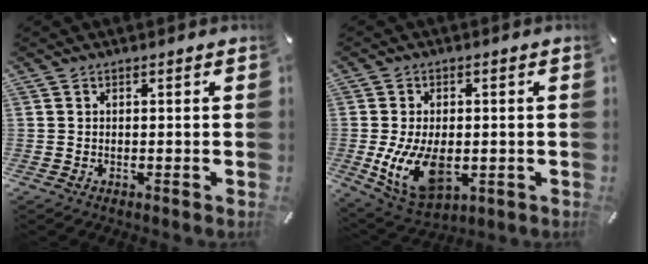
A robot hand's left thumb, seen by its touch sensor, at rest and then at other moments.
{"total": 13.1, "force": [-2.1, 8.2, 10.0], "torque": [-0.199, -0.010, -0.034]}